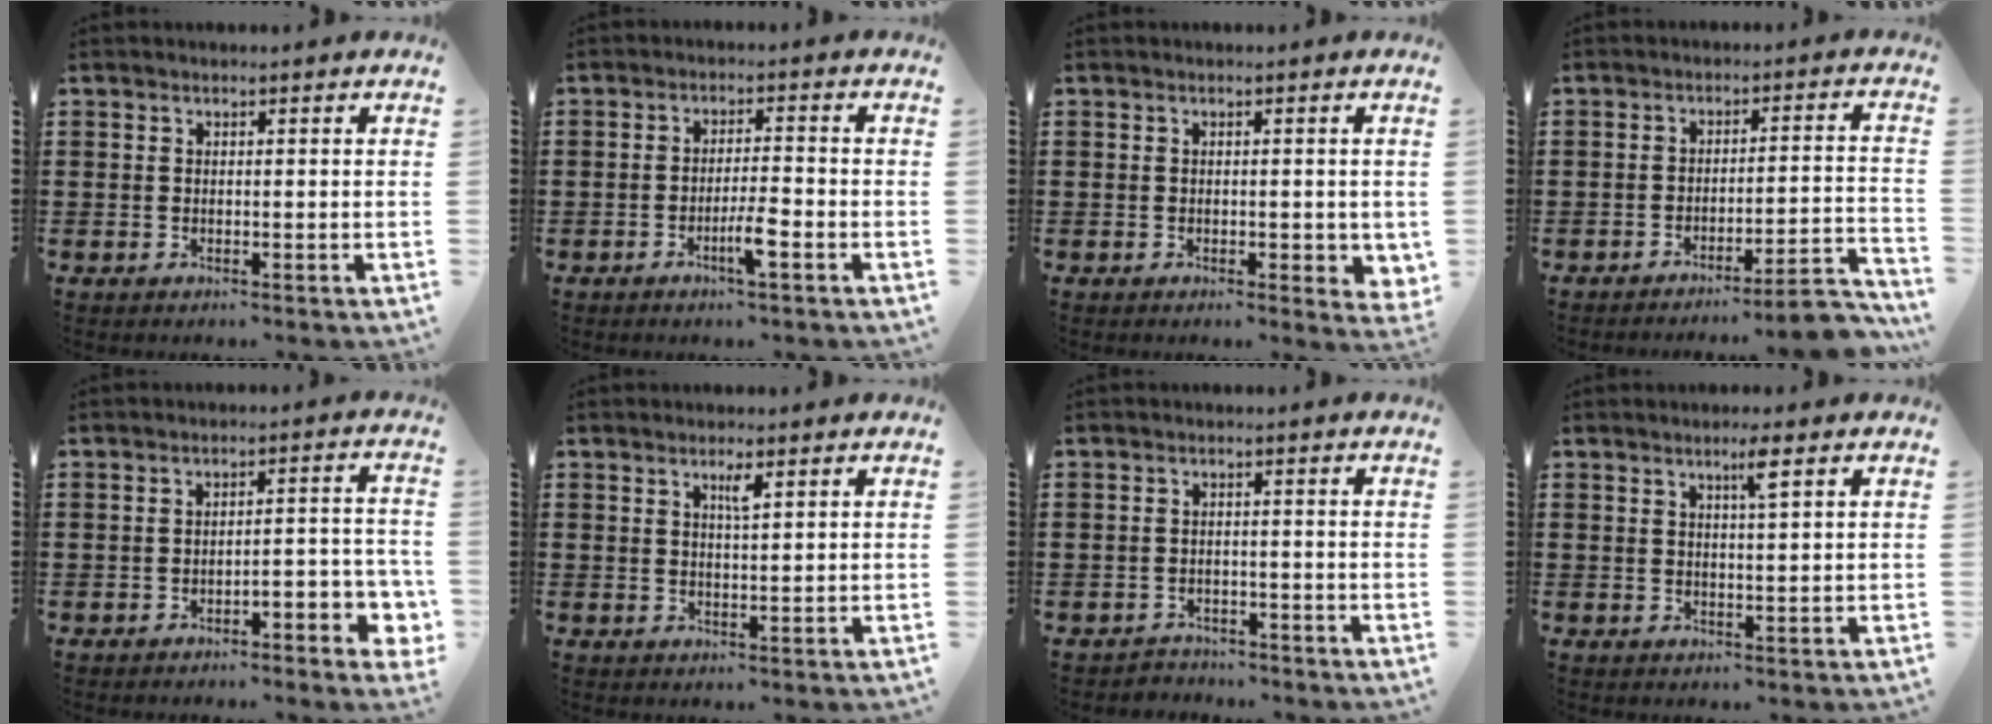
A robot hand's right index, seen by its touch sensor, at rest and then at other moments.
{"total": 4.2, "force": [-2.1, 0.6, 3.7], "torque": [-0.067, -0.001, -0.039]}
{"total": 1.3, "force": [-0.1, 0.7, 1.2], "torque": [-0.021, 0.003, -0.002]}
{"total": 5.6, "force": [-4.9, 0.0, 2.8], "torque": [-0.044, -0.009, -0.093]}
{"total": 3.6, "force": [-2.4, 0.8, 2.5], "torque": [-0.043, 0.005, -0.048]}
{"total": 2.2, "force": [1.1, 0.3, 1.8], "torque": [-0.030, -0.001, 0.017]}
{"total": 2.0, "force": [-1.9, 0.6, -0.3], "torque": [-0.002, 0.003, -0.045]}
{"total": 2.8, "force": [1.5, -0.1, 2.4], "torque": [-0.042, -0.005, 0.022]}